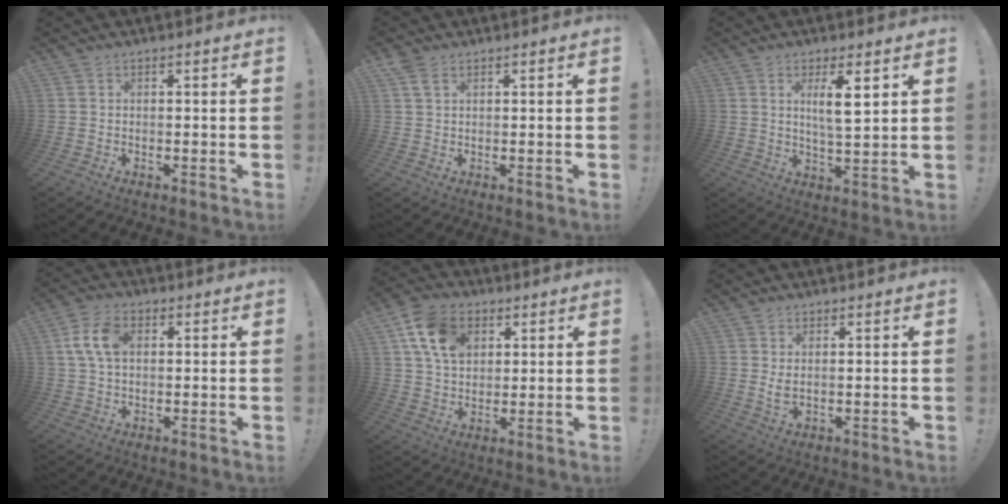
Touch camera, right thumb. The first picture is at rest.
{"total": 3.6, "force": [2.1, 1.8, 2.2], "torque": [-0.040, -0.005, 0.041]}
{"total": 7.7, "force": [3.2, 1.2, 6.9], "torque": [-0.115, -0.011, 0.048]}
{"total": 9.2, "force": [1.8, 5.8, 6.9], "torque": [-0.131, 0.008, 0.037]}
{"total": 13.8, "force": [5.4, 9.9, 7.9], "torque": [-0.138, -0.006, 0.106]}
{"total": 3.0, "force": [0.7, 1.3, 2.6], "torque": [-0.039, -0.008, 0.009]}